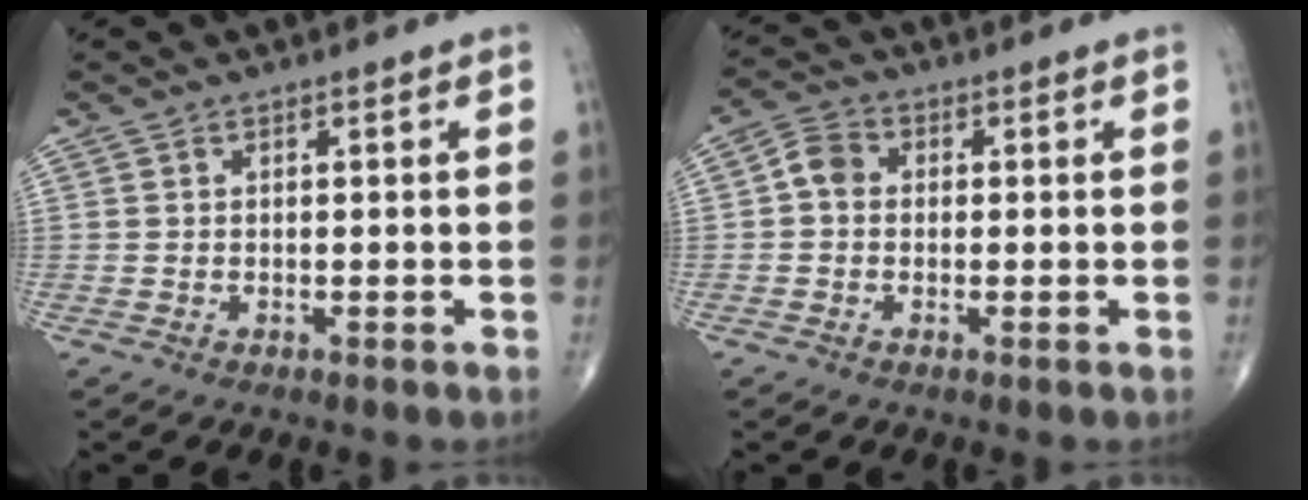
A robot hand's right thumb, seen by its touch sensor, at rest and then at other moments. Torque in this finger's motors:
{"motor_torque": [0.04, 0.03, 0.06, -0.03, 0.02]}